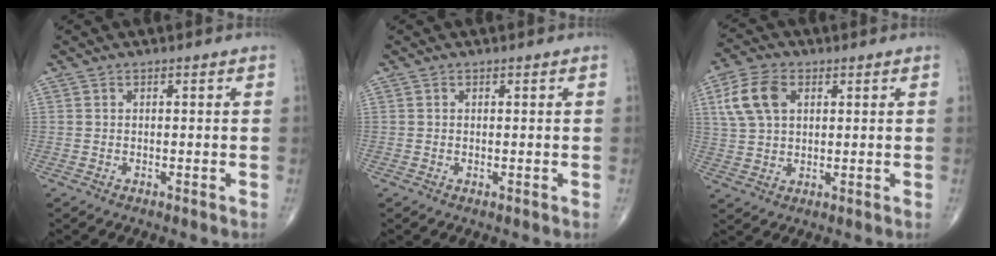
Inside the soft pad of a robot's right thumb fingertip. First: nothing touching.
{"total": 0.0}
{"total": 9.2, "force": [3.0, 6.0, 6.4], "torque": [-0.126, 0.005, 0.056]}